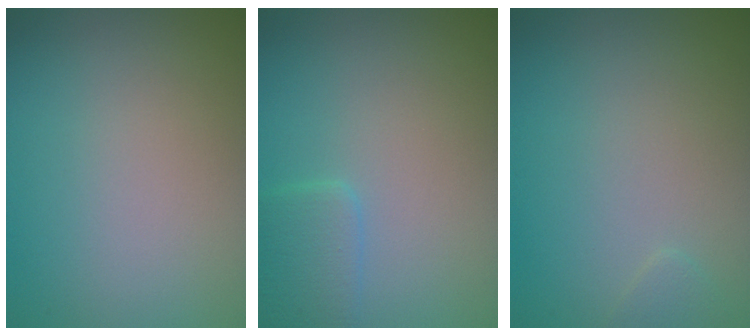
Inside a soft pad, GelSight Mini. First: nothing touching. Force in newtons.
{"total": 2.1, "press": 2.1, "slide": 0.1}
{"total": 0.7, "press": 0.7, "slide": 0.0}